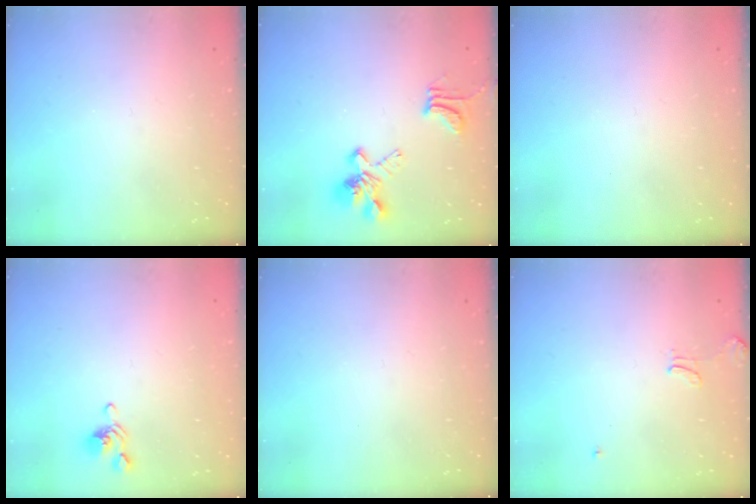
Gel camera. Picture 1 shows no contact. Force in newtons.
{"total": 5.8, "press": 5.6, "slide": 1.7}
{"total": 0.0}
{"total": 1.9, "press": 1.8, "slide": 0.7}
{"total": 0.0}
{"total": 0.0}